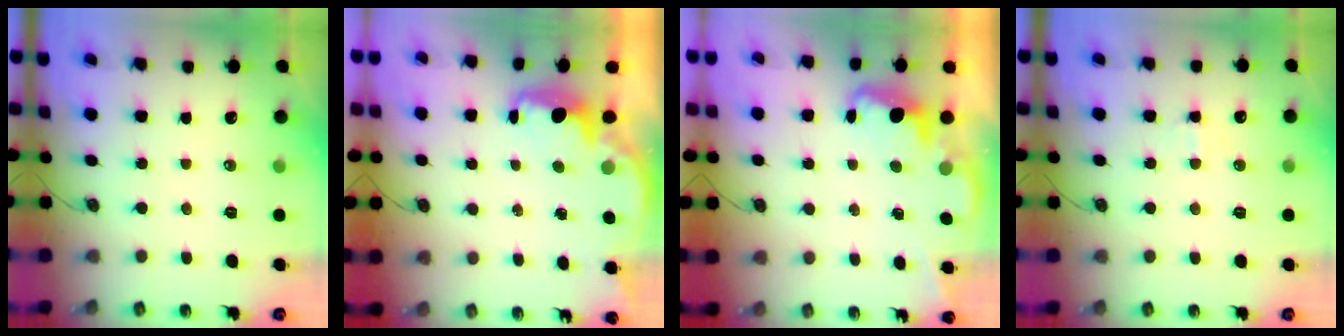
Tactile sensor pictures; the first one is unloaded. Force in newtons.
{"total": 2.5, "press": 2.4, "slide": 0.8}
{"total": 2.2, "press": 2.2, "slide": 0.5}
{"total": 2.2, "press": 2.1, "slide": 0.8}